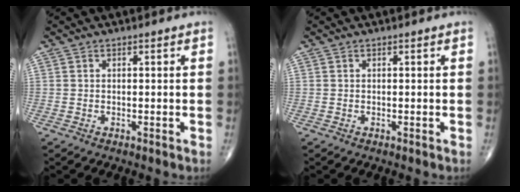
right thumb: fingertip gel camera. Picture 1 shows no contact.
{"total": 0.0}